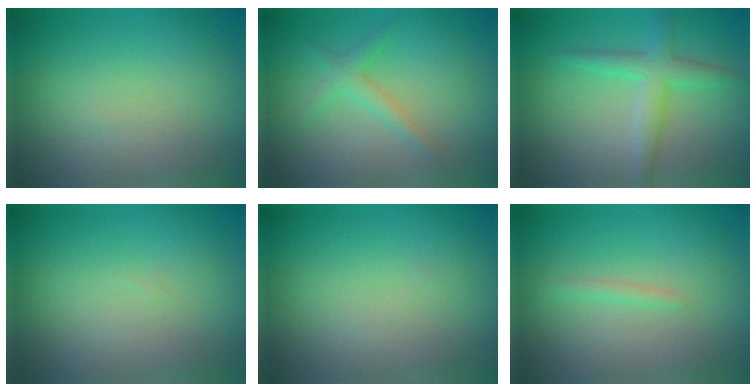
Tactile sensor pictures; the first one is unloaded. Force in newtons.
{"total": 1.9, "press": 1.9, "slide": 0.1}
{"total": 3.2, "press": 3.2, "slide": 0.1}
{"total": 0.0}
{"total": 0.0}
{"total": 1.0, "press": 1.0, "slide": 0.0}